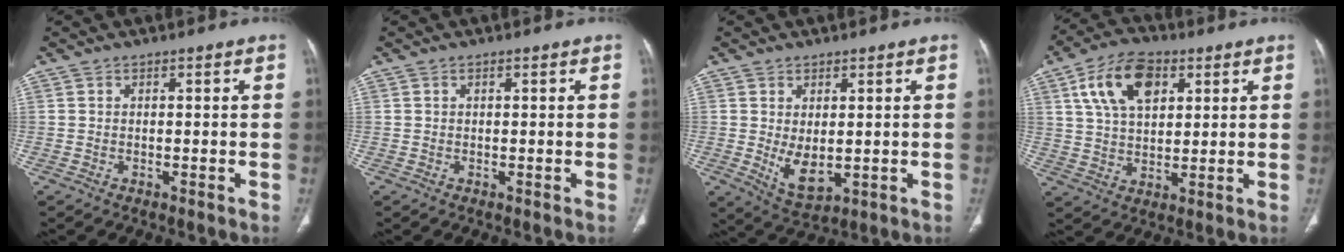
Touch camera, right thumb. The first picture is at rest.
{"total": 0.0}
{"total": 6.2, "force": [-0.2, 3.2, 5.3], "torque": [-0.086, -0.017, 0.015]}
{"total": 12.7, "force": [5.0, 7.4, 9.0], "torque": [-0.148, -0.004, 0.091]}